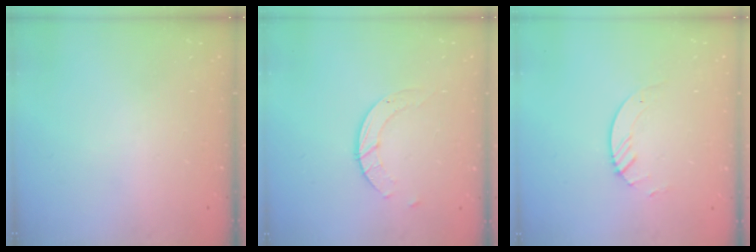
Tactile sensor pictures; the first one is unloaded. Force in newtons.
{"total": 4.5, "press": 4.5, "slide": 0.3}
{"total": 3.5, "press": 3.5, "slide": 0.3}